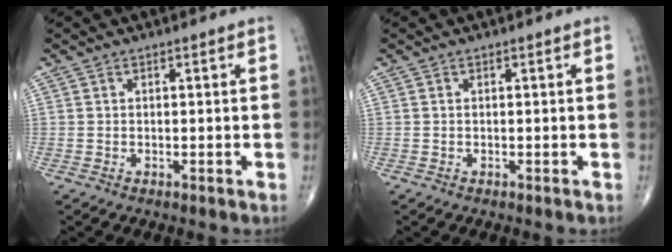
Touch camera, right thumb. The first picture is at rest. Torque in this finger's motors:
{"motor_torque": [-0.10, 0.30, 0.10, 0.03, 0.01]}